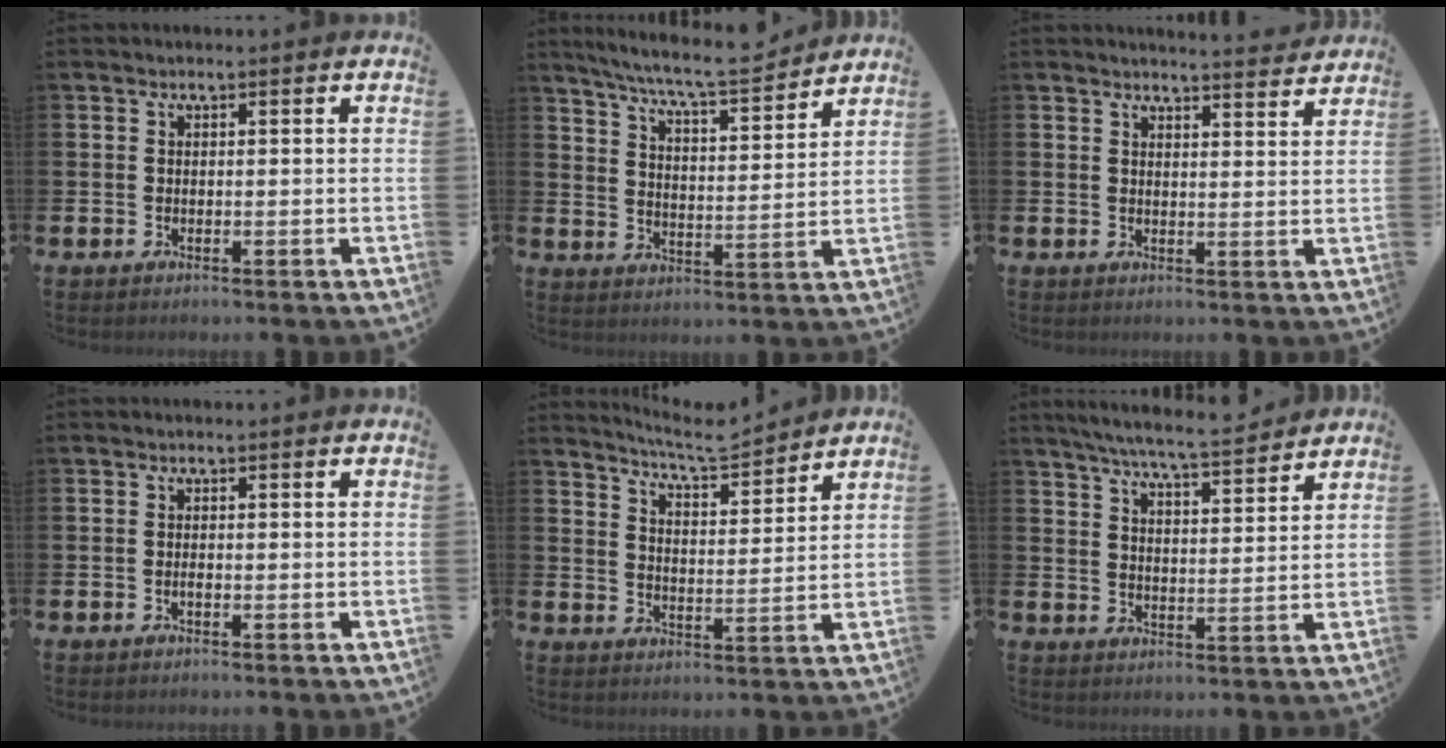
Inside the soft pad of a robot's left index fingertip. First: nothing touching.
{"total": 8.1, "force": [7.5, 0.4, 3.0], "torque": [-0.078, -0.049, 0.130]}
{"total": 3.5, "force": [3.5, -0.2, 0.0], "torque": [0.002, -0.027, 0.061]}
{"total": 0.5, "force": [-0.2, 0.2, 0.4], "torque": [-0.013, -0.001, -0.004]}
{"total": 6.0, "force": [5.9, 0.3, 1.1], "torque": [-0.040, -0.039, 0.102]}
{"total": 6.6, "force": [6.3, -0.1, 2.0], "torque": [-0.054, -0.038, 0.109]}